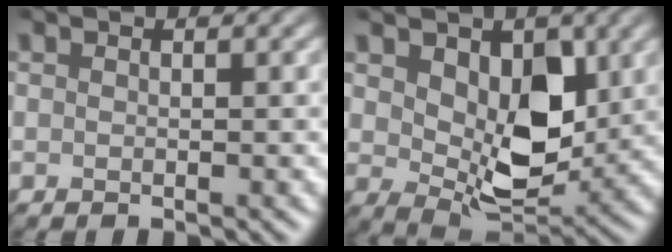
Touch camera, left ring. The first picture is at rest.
{"total": 6.3, "force": [1.7, 4.0, 4.6], "torque": [-0.080, -0.020, 0.027]}